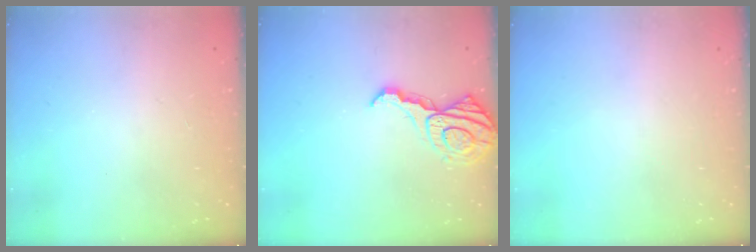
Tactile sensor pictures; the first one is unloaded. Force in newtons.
{"total": 13.7, "press": 13.7, "slide": 0.4}
{"total": 0.0}